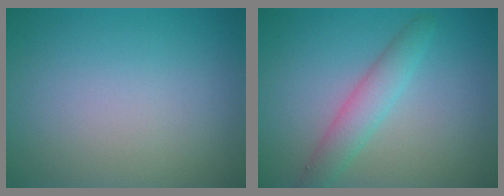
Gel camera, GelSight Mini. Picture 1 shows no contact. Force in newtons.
{"total": 3.0, "press": 3.0, "slide": 0.3}